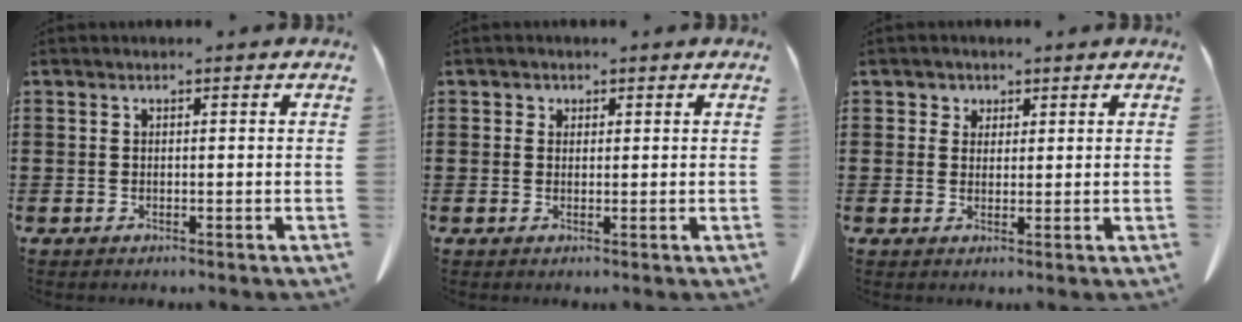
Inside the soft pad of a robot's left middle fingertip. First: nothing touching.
{"total": 0.9, "force": [0.5, 0.8, 0.1], "torque": [-0.004, 0.003, 0.010]}
{"total": 2.1, "force": [1.3, 1.6, 0.1], "torque": [-0.003, 0.005, 0.022]}